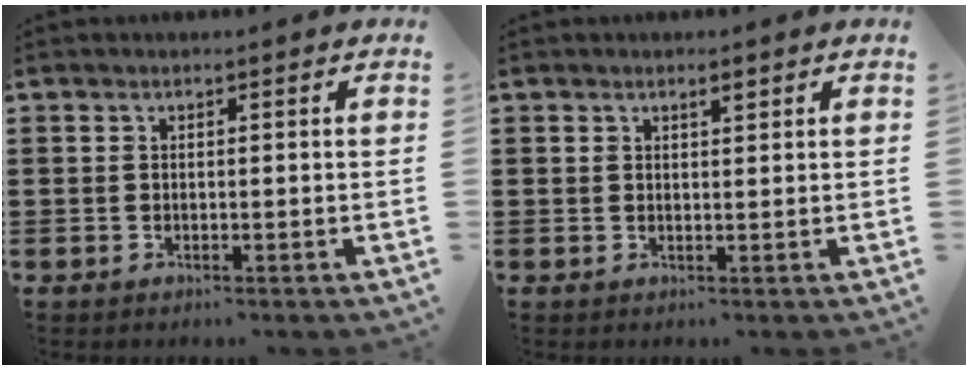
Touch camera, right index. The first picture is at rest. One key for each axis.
{"total": 1.5, "fx": 0.9, "fy": 0.6, "fz": 1.0, "tx": -0.013, "ty": 0.000, "tz": 0.014}